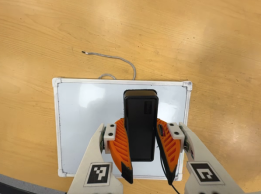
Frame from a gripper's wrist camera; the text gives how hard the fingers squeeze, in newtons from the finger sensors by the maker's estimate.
{"total": 9.8, "left": 8.2, "right": 11.4}